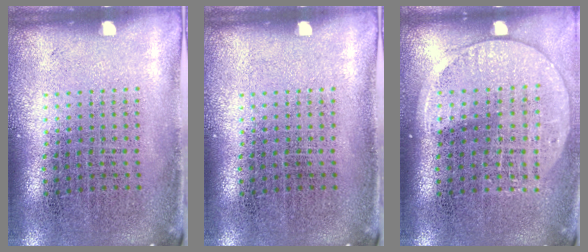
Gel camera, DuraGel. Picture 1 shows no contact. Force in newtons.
{"total": 0.0}
{"total": 1.4, "press": 1.3, "slide": 0.6}